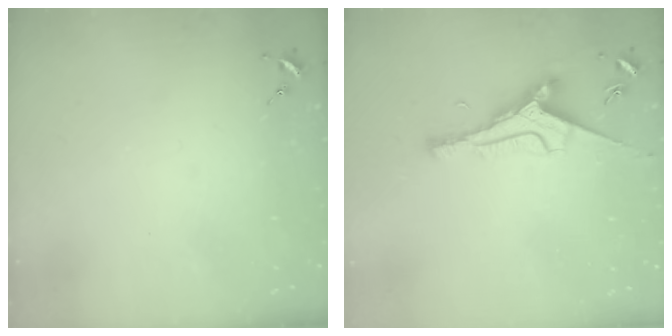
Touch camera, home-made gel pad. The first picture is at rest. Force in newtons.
{"total": 8.4, "press": 8.4, "slide": 0.9}